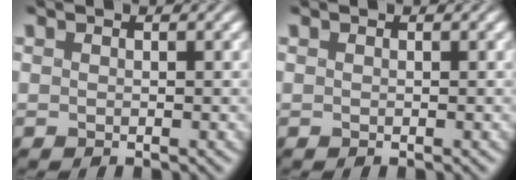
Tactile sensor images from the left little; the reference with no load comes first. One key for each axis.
{"total": 0.0}